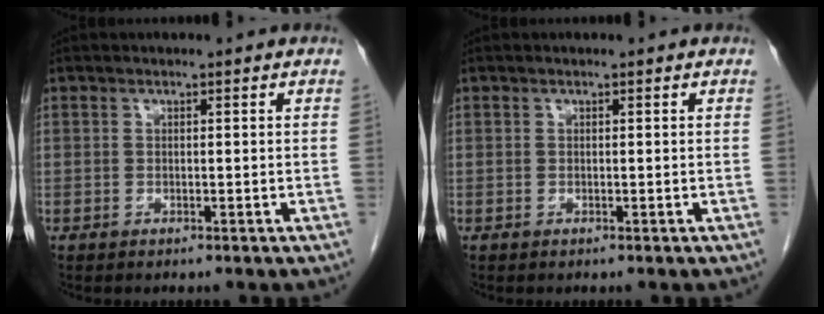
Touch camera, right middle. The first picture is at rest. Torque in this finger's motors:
{"motor_torque": [0.17, 0.01, 0.01, 0.00]}